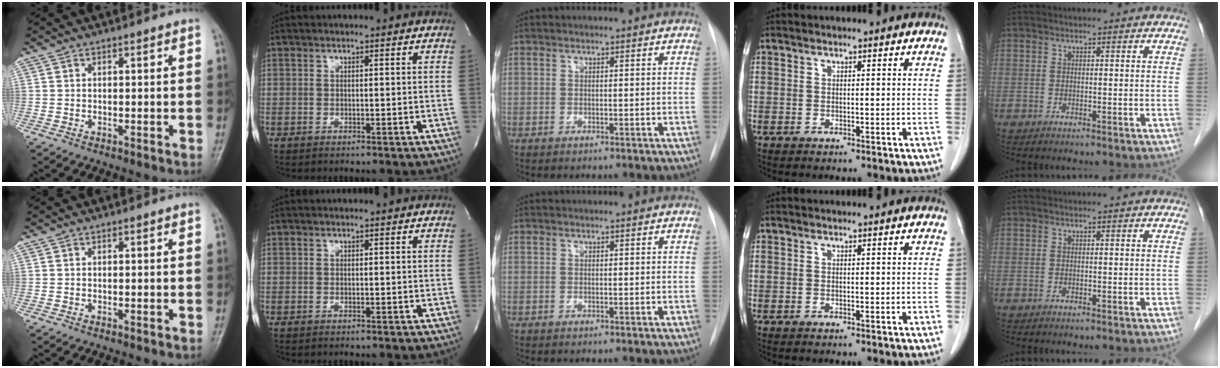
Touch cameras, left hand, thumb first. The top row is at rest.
{}